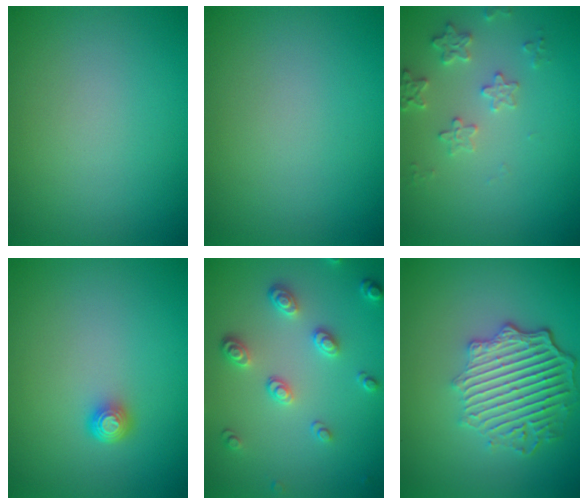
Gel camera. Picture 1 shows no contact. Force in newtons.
{"total": 0.0}
{"total": 2.5, "press": 2.4, "slide": 0.6}
{"total": 1.5, "press": 1.2, "slide": 0.9}
{"total": 3.6, "press": 2.9, "slide": 2.1}
{"total": 5.9, "press": 4.6, "slide": 3.7}